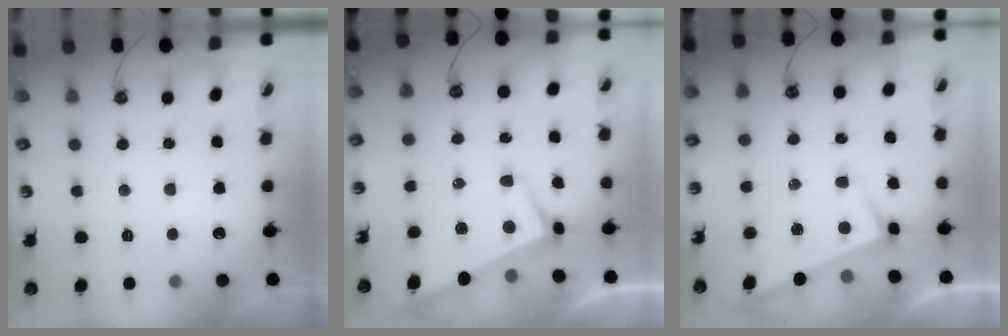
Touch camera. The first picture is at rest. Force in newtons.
{"total": 2.9, "press": 2.8, "slide": 0.9}
{"total": 3.0, "press": 3.0, "slide": 0.1}